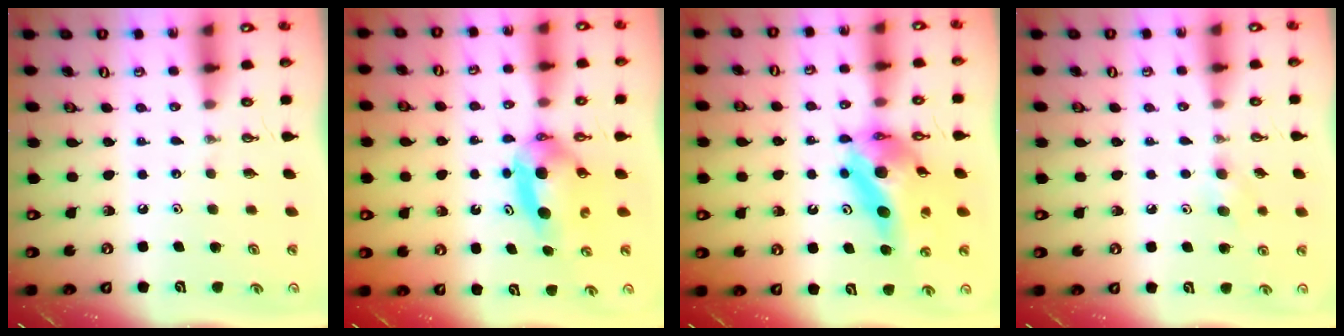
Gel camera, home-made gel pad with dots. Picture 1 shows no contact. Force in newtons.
{"total": 5.8, "press": 5.5, "slide": 2.1}
{"total": 16.0, "press": 15.9, "slide": 1.7}
{"total": 5.3, "press": 5.2, "slide": 1.1}